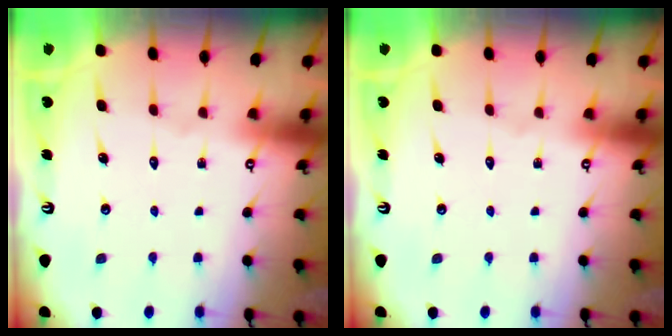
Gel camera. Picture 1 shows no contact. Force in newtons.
{"total": 0.0}